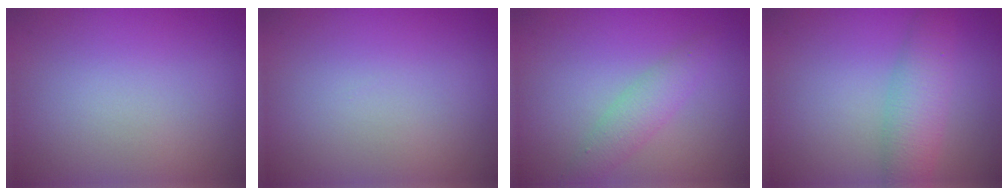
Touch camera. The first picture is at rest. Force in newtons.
{"total": 0.0}
{"total": 2.3, "press": 2.3, "slide": 0.1}
{"total": 3.8, "press": 3.8, "slide": 0.0}